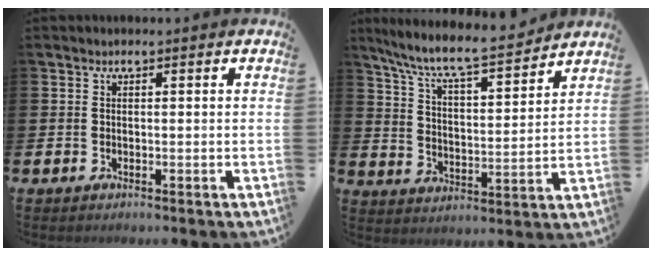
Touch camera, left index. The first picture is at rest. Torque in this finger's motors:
{"motor_torque": [0.97, -1.17, 0.67, 0.21]}